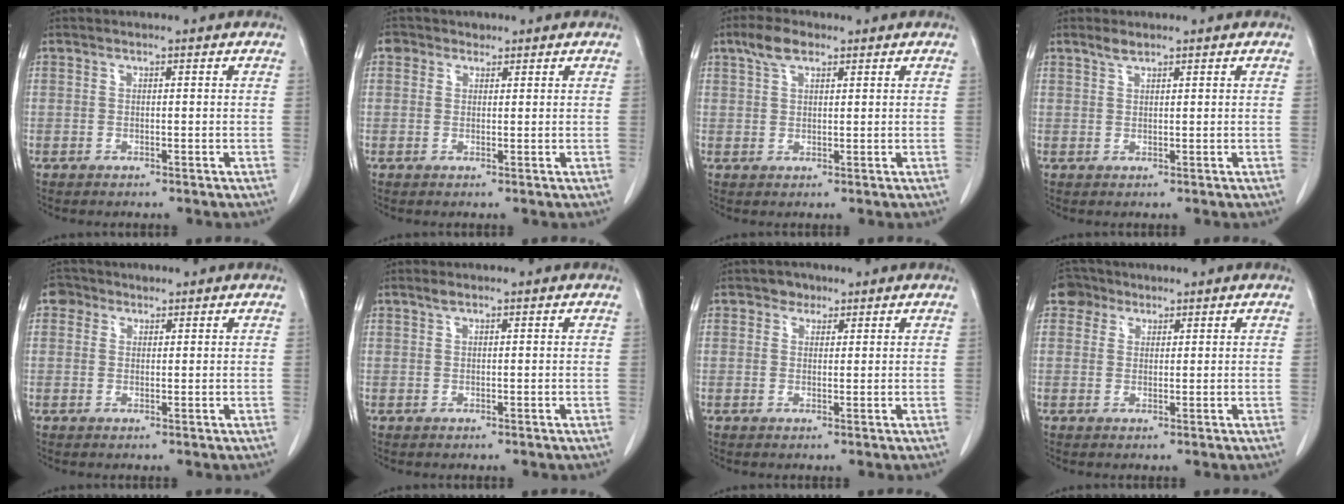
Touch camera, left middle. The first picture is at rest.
{"total": 2.0, "force": [1.2, 1.6, 0.2], "torque": [-0.001, 0.009, 0.014]}
{"total": 3.9, "force": [2.5, 1.6, 2.5], "torque": [-0.056, 0.012, 0.050]}
{"total": 1.4, "force": [1.2, 0.3, 0.6], "torque": [-0.017, 0.002, 0.026]}
{"total": 2.4, "force": [1.4, 1.9, 0.4], "torque": [-0.007, 0.010, 0.020]}
{"total": 0.8, "force": [0.6, 0.2, 0.5], "torque": [-0.014, 0.003, 0.013]}
{"total": 2.0, "force": [1.3, 1.5, 0.3], "torque": [-0.003, 0.001, 0.016]}
{"total": 3.1, "force": [2.0, 2.3, 0.2], "torque": [-0.004, 0.011, 0.033]}